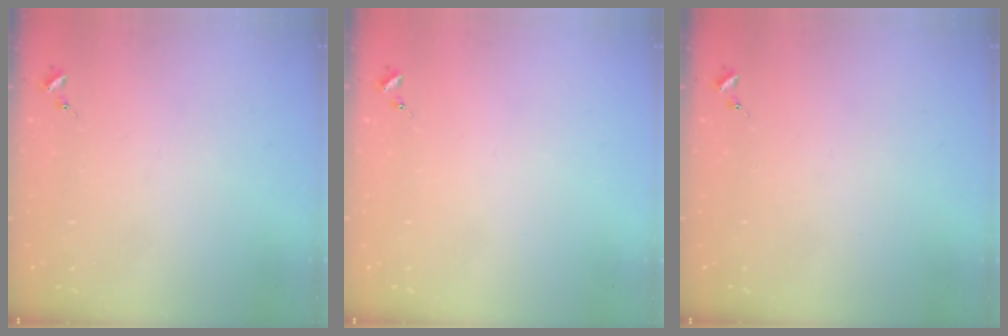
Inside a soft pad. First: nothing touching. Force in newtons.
{"total": 0.0}
{"total": 0.0}